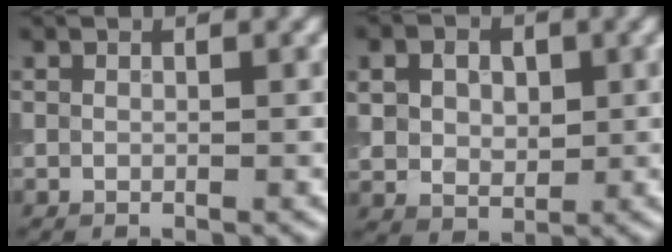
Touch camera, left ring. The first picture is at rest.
{"total": 5.0, "force": [1.3, 3.8, 2.9], "torque": [-0.068, 0.013, 0.015]}